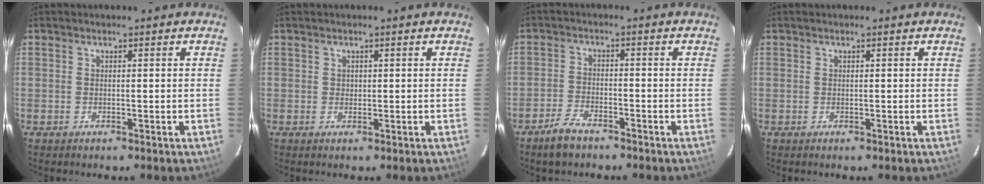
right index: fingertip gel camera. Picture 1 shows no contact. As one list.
[{"total": 0.8, "force": [0.2, 0.7, 0.1], "torque": [0.003, 0.004, 0.002]}, {"total": 5.2, "force": [-4.0, 2.1, 2.6], "torque": [-0.070, 0.000, -0.076]}, {"total": 0.0}]